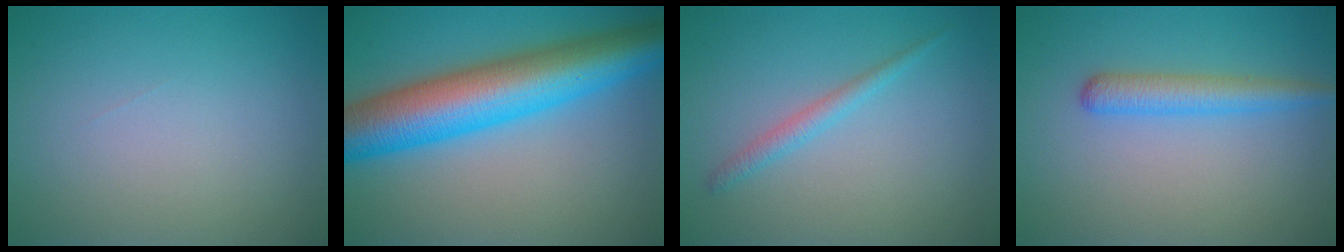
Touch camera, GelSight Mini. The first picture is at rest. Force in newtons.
{"total": 11.3, "press": 11.3, "slide": 0.1}
{"total": 1.6, "press": 1.6, "slide": 0.2}
{"total": 2.9, "press": 2.9, "slide": 0.1}